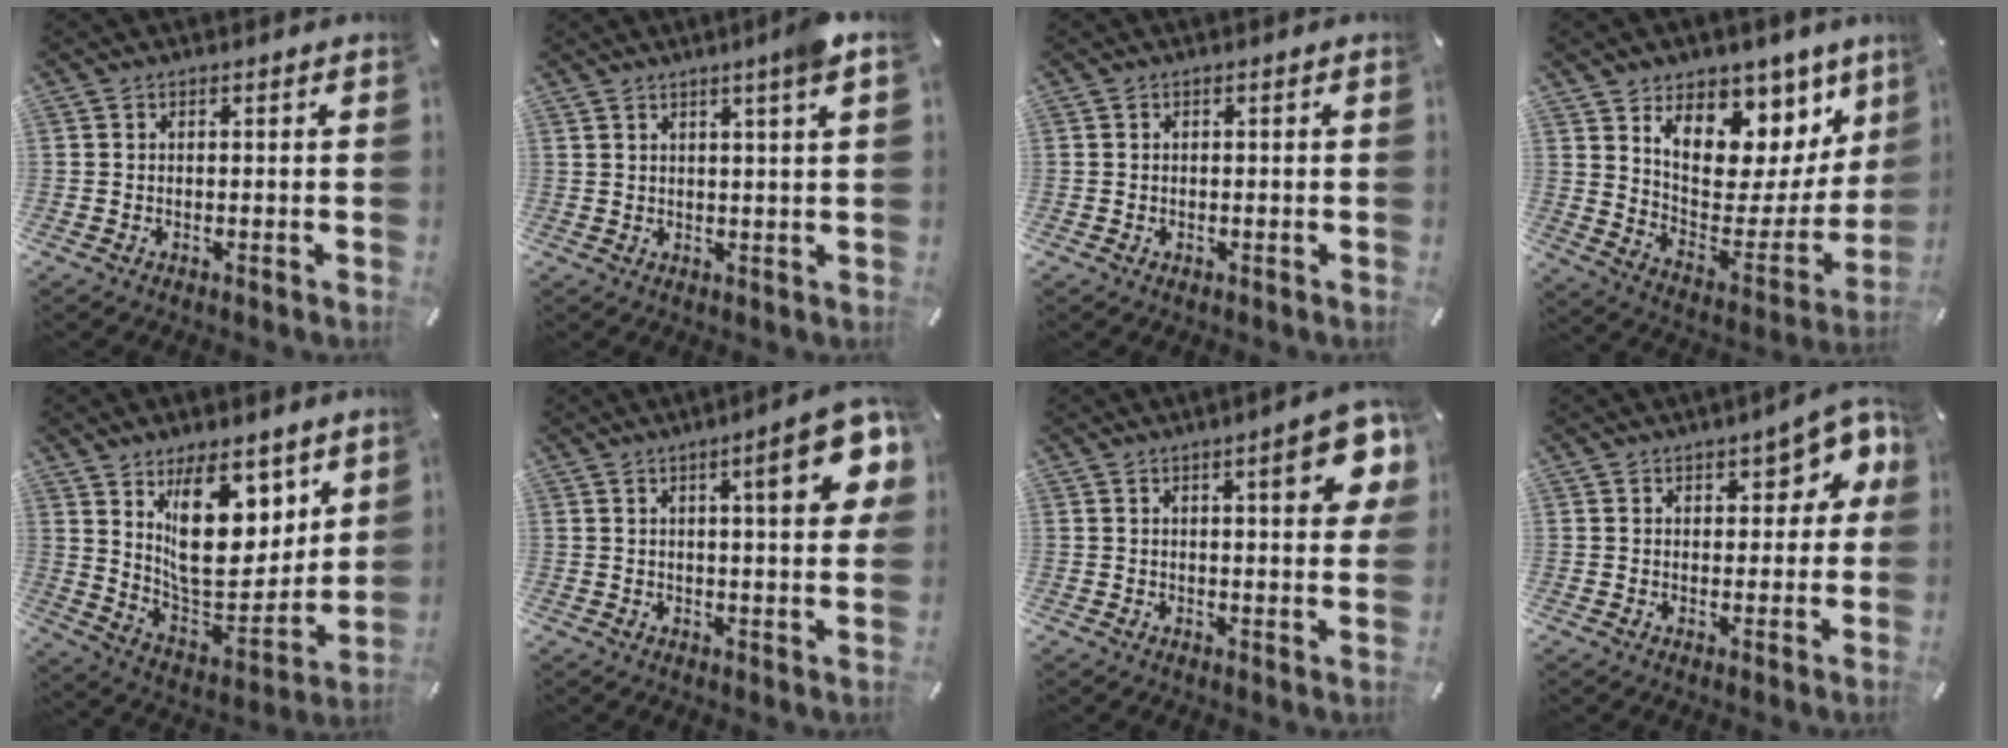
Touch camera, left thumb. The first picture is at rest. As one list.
[{"total": 4.3, "force": [2.7, -0.5, 3.4], "torque": [-0.064, -0.007, 0.044]}, {"total": 0.0}, {"total": 13.5, "force": [8.4, 8.9, 5.8], "torque": [-0.070, -0.086, 0.144]}, {"total": 19.1, "force": [9.5, 10.4, 12.9], "torque": [-0.200, -0.068, 0.170]}, {"total": 14.2, "force": [5.3, 3.4, 12.8], "torque": [-0.165, -0.024, 0.075]}, {"total": 11.2, "force": [4.4, 3.2, 9.8], "torque": [-0.128, -0.015, 0.068]}, {"total": 8.1, "force": [3.9, 4.3, 5.6], "torque": [-0.059, -0.017, 0.061]}]